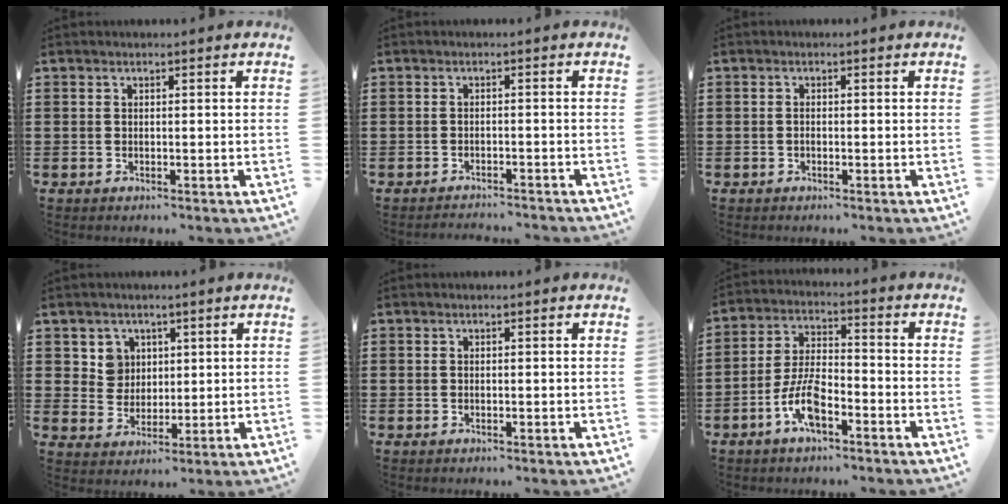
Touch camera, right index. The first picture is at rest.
{"total": 1.8, "force": [-1.8, -0.2, 0.0], "torque": [-0.005, -0.001, -0.038]}
{"total": 0.6, "force": [-0.3, 0.4, 0.4], "torque": [-0.010, -0.001, -0.005]}
{"total": 4.8, "force": [2.1, 4.2, 0.7], "torque": [-0.027, 0.011, 0.038]}
{"total": 0.0}
{"total": 7.6, "force": [-4.0, 2.9, 5.8], "torque": [-0.135, -0.001, -0.078]}